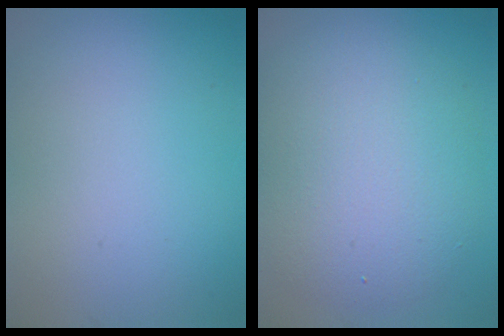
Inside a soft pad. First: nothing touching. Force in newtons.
{"total": 6.9, "press": 6.9, "slide": 0.5}